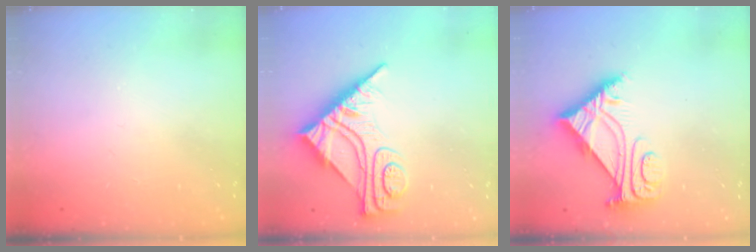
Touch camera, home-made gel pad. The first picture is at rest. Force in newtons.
{"total": 12.1, "press": 12.0, "slide": 1.4}
{"total": 7.3, "press": 7.2, "slide": 1.2}